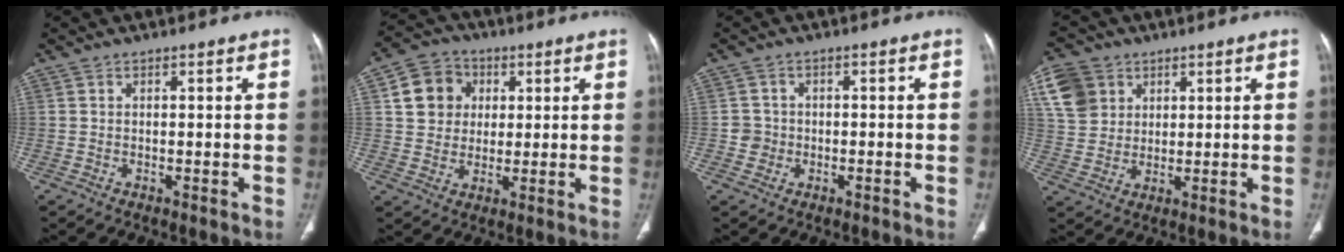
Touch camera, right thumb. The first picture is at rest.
{"total": 9.6, "force": [2.5, 8.5, 3.7], "torque": [-0.034, 0.003, 0.037]}
{"total": 2.4, "force": [-0.7, 2.3, 0.2], "torque": [0.010, 0.009, -0.016]}
{"total": 9.2, "force": [3.9, 7.6, 3.6], "torque": [-0.057, -0.001, 0.082]}